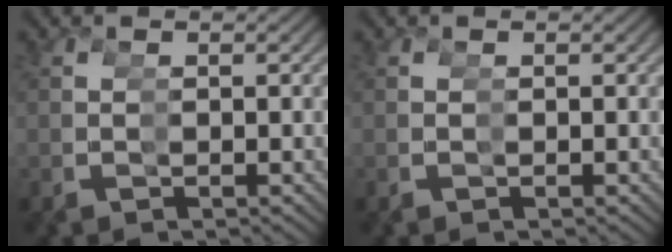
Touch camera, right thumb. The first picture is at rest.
{"total": 0.0}